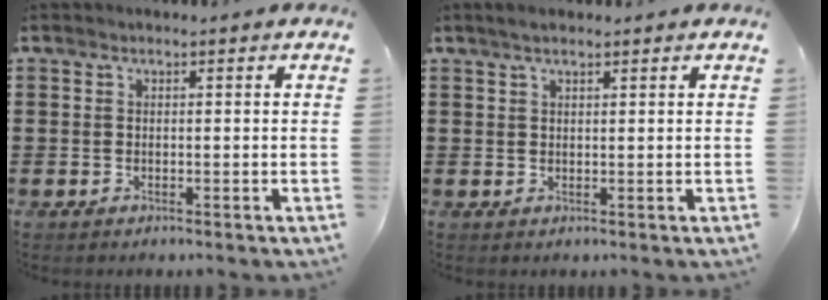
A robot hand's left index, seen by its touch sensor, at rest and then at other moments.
{"total": 1.7, "force": [1.2, 0.5, 1.1], "torque": [-0.022, 0.004, 0.022]}